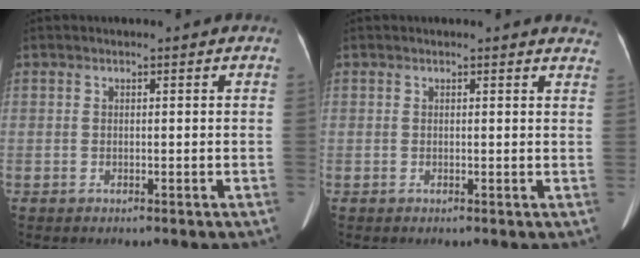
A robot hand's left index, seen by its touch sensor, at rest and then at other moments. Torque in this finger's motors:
{"motor_torque": [0.23, -0.35, -0.05, -0.01]}